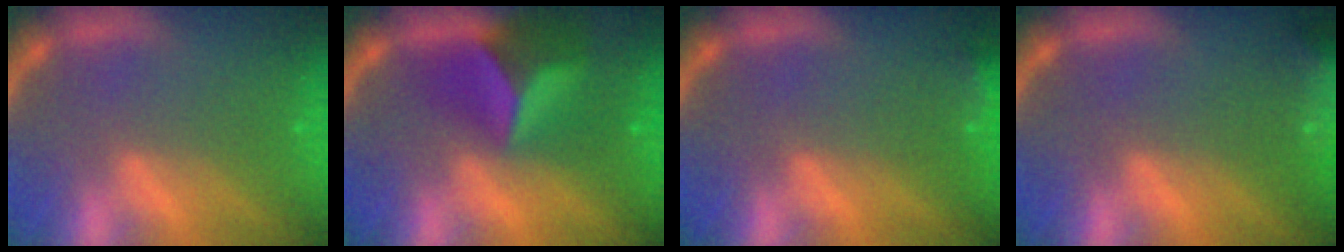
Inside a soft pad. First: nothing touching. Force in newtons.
{"total": 6.9}
{"total": 2.4}
{"total": 9.0}